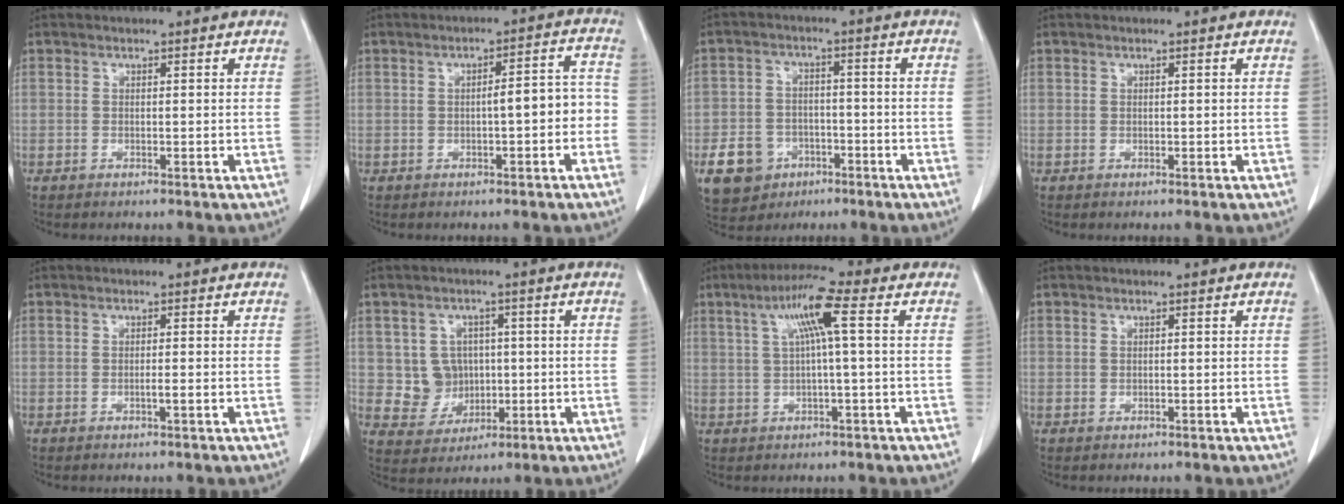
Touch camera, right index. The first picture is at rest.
{"total": 5.4, "force": [-1.3, 1.5, 5.1], "torque": [-0.064, 0.031, -0.017]}
{"total": 8.2, "force": [-3.8, 6.7, 2.7], "torque": [-0.061, 0.010, -0.055]}
{"total": 0.0}
{"total": 1.4, "force": [-0.5, 0.1, 1.3], "torque": [-0.023, 0.000, -0.009]}
{"total": 6.2, "force": [0.4, 5.9, 1.8], "torque": [-0.027, 0.014, 0.015]}
{"total": 7.3, "force": [1.9, -0.2, 7.0], "torque": [-0.132, 0.023, 0.036]}
{"total": 0.0}